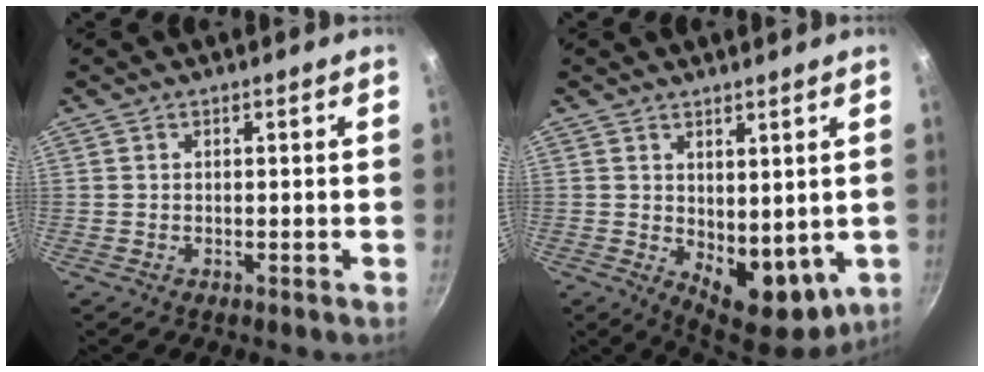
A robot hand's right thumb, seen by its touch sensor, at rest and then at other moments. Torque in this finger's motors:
{"motor_torque": [-0.26, 0.68, 0.38, 0.54, 0.04]}